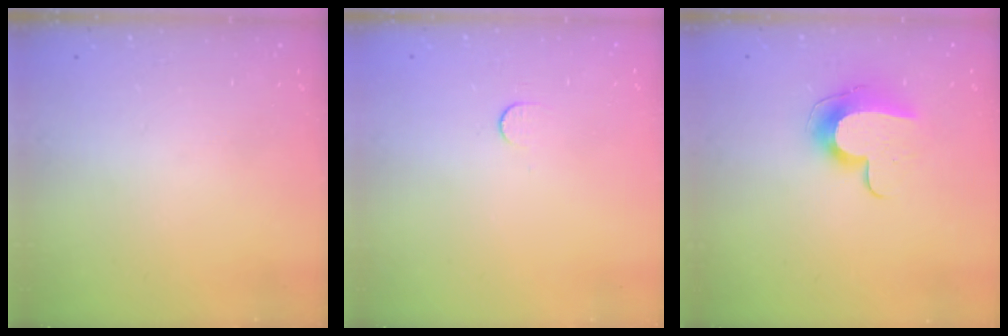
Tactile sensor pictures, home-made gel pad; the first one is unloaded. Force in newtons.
{"total": 3.7, "press": 3.7, "slide": 0.4}
{"total": 10.2, "press": 10.2, "slide": 0.1}